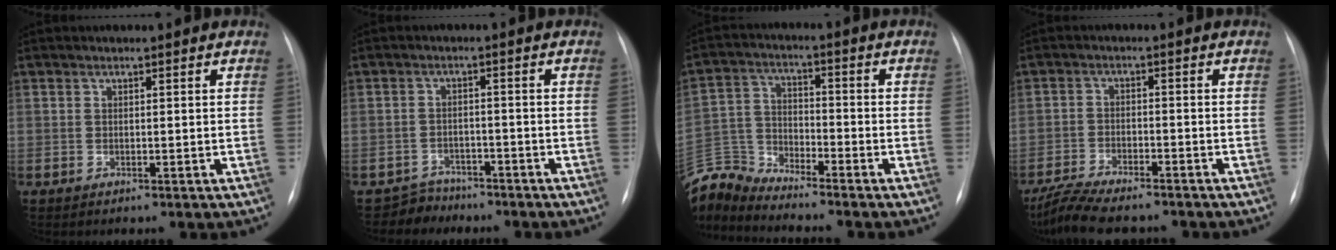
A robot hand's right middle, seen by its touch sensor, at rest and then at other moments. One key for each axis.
{"total": 3.6, "fx": -3.0, "fy": 1.7, "fz": -1.0, "tx": 0.016, "ty": 0.004, "tz": -0.051}
{"total": 8.5, "fx": -8.5, "fy": -0.3, "fz": -0.1, "tx": -0.005, "ty": 0.017, "tz": -0.172}
{"total": 10.1, "fx": -8.8, "fy": 2.0, "fz": 4.6, "tx": -0.085, "ty": -0.018, "tz": -0.143}